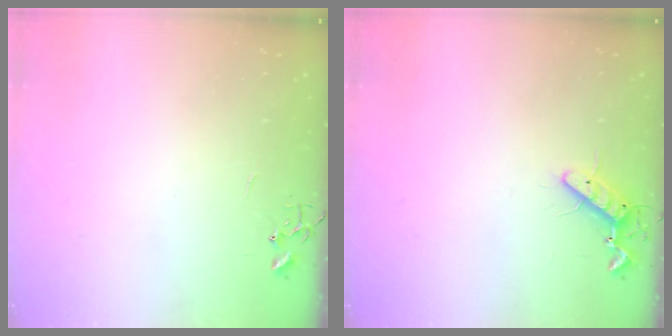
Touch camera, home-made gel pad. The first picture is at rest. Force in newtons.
{"total": 8.5, "press": 8.4, "slide": 1.5}